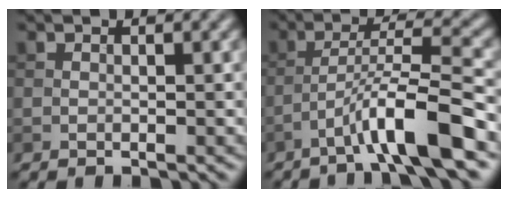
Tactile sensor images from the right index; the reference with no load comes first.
{"total": 7.1, "force": [-4.0, 0.6, 5.8], "torque": [-0.097, 0.019, -0.073]}